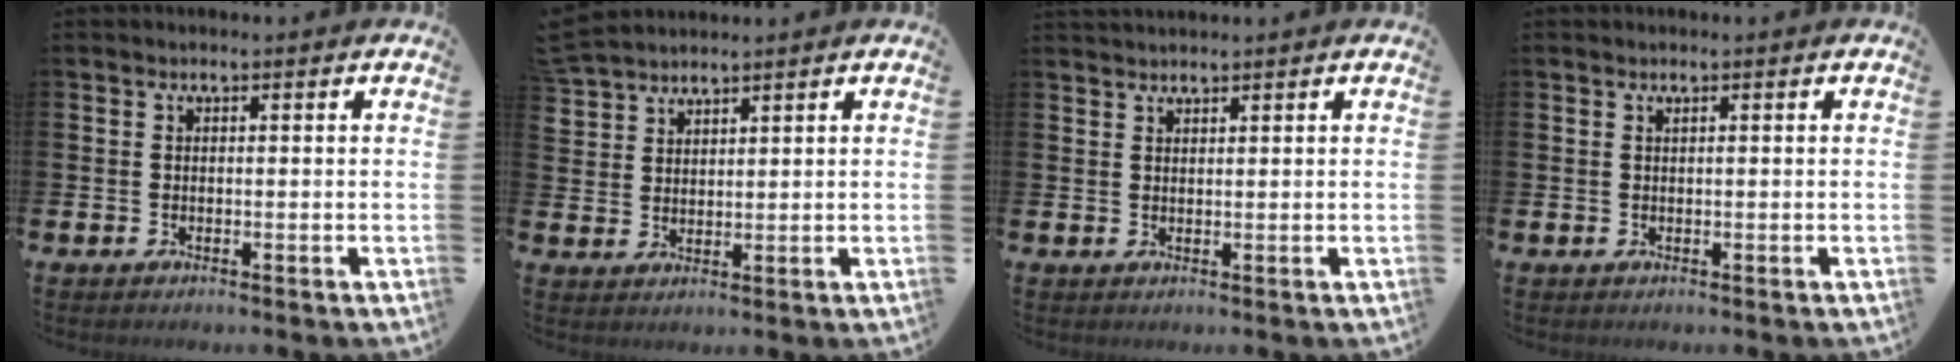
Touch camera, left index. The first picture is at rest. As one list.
[{"total": 3.7, "force": [3.5, 0.7, -0.5], "torque": [0.000, -0.017, 0.068]}, {"total": 1.4, "force": [1.4, 0.2, 0.0], "torque": [0.007, -0.004, 0.024]}, {"total": 0.0}]